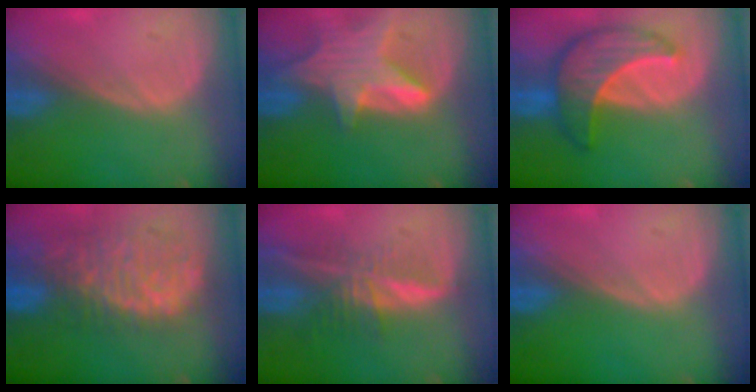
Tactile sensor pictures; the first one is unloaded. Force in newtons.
{"total": 8.2, "press": 7.3, "slide": 3.8}
{"total": 8.8, "press": 8.8, "slide": 0.6}
{"total": 11.7, "press": 9.8, "slide": 6.4}
{"total": 6.9, "press": 5.8, "slide": 3.6}
{"total": 0.0}